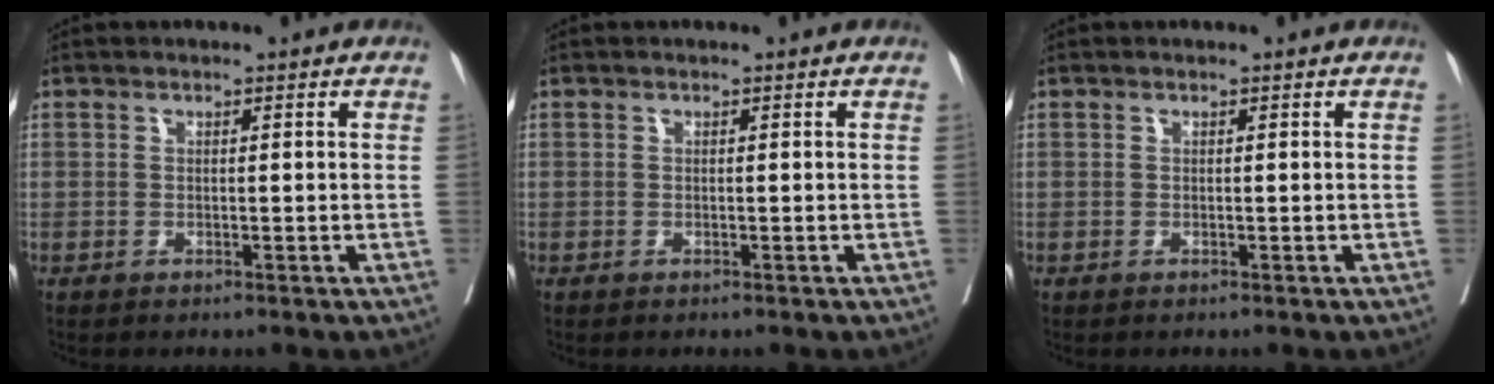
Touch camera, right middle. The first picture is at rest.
{"total": 0.0}
{"total": 0.0}